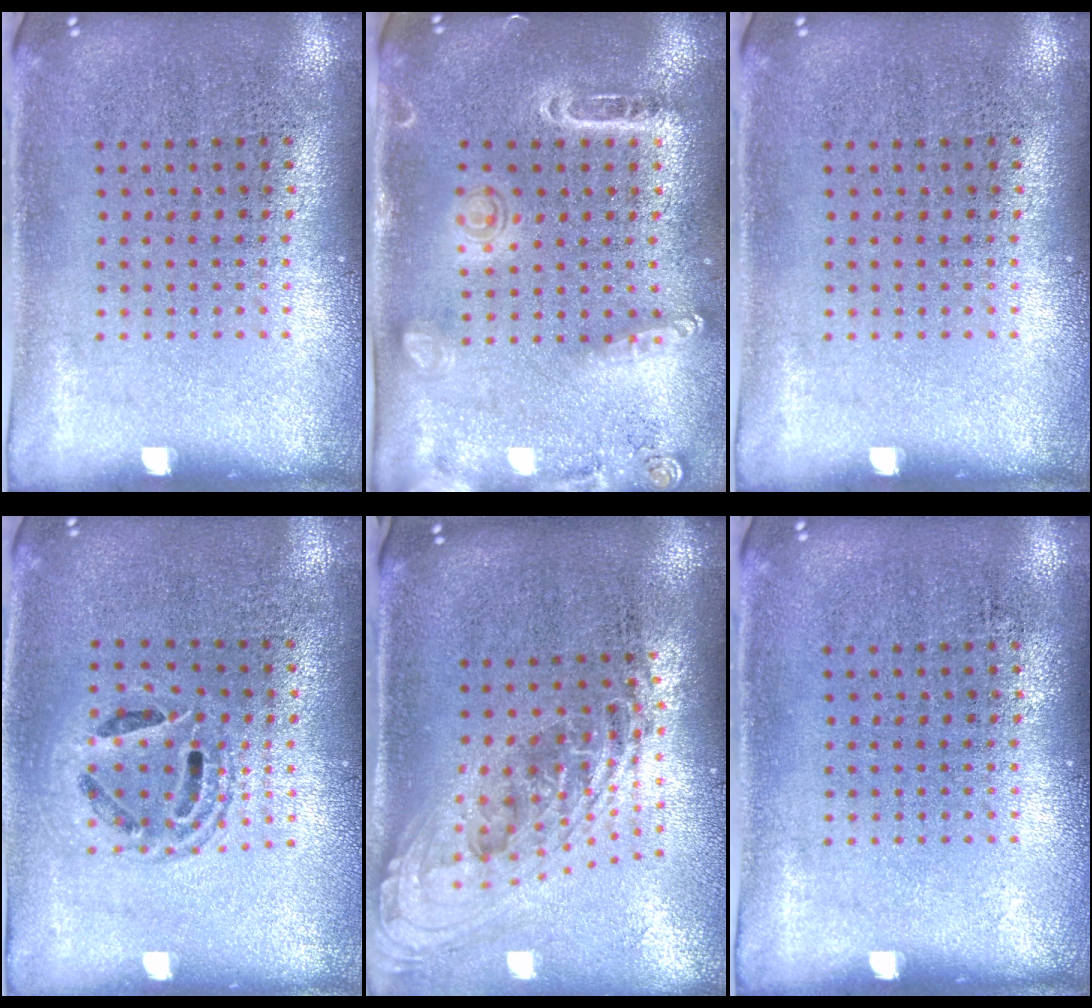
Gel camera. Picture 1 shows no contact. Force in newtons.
{"total": 1.5, "press": 1.4, "slide": 0.4}
{"total": 0.0}
{"total": 1.4, "press": 1.2, "slide": 0.7}
{"total": 2.2, "press": 1.6, "slide": 1.6}
{"total": 0.0}